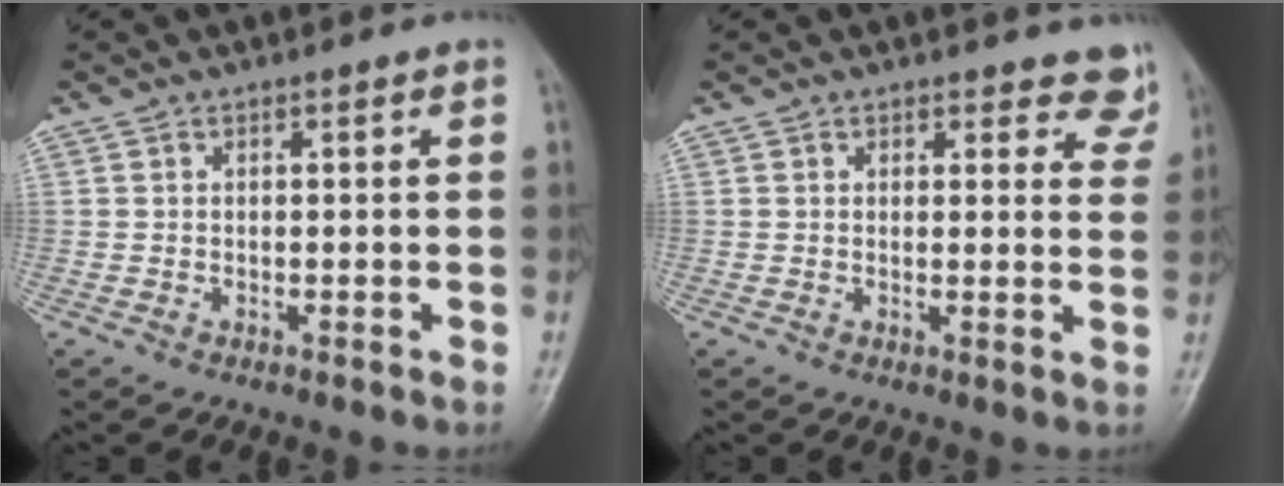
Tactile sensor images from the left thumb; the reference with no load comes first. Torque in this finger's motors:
{"motor_torque": [-0.18, -0.15, -0.20, -0.06, 0.04]}